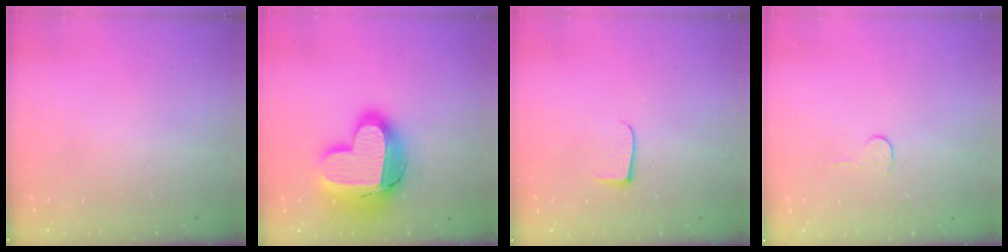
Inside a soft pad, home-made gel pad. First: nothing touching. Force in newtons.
{"total": 18.9, "press": 18.9, "slide": 1.6}
{"total": 5.0, "press": 5.0, "slide": 0.5}
{"total": 3.4, "press": 3.4, "slide": 0.3}